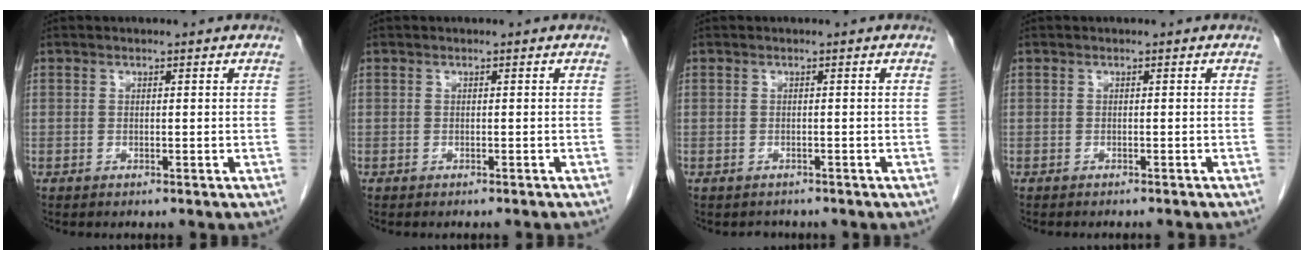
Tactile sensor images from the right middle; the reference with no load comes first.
{"total": 3.2, "force": [-3.0, 0.2, 1.2], "torque": [-0.019, -0.005, -0.035]}
{"total": 1.8, "force": [-1.5, 0.8, 0.1], "torque": [-0.008, -0.002, -0.021]}
{"total": 5.4, "force": [-4.9, 0.7, 2.0], "torque": [-0.024, -0.012, -0.057]}